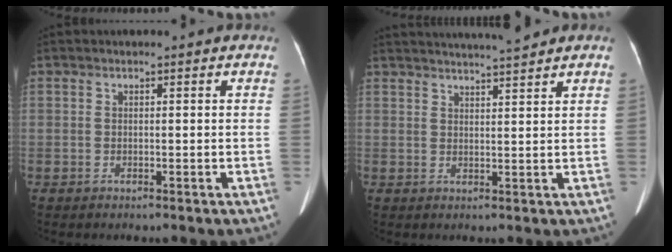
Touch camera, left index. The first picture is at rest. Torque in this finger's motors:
{"motor_torque": [-0.44, -0.58, -0.08, 0.01]}